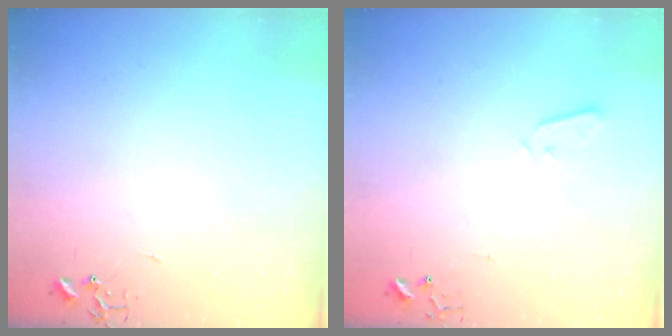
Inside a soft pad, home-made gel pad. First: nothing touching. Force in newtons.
{"total": 2.1, "press": 2.0, "slide": 0.4}